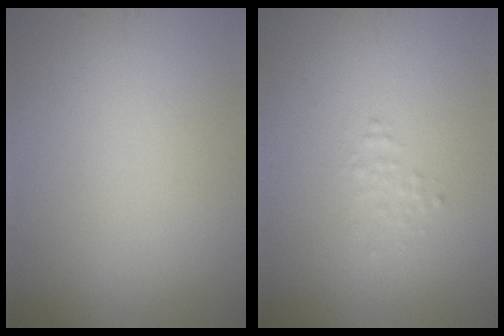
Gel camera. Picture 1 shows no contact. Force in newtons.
{"total": 0.9, "press": 0.9, "slide": 0.0}